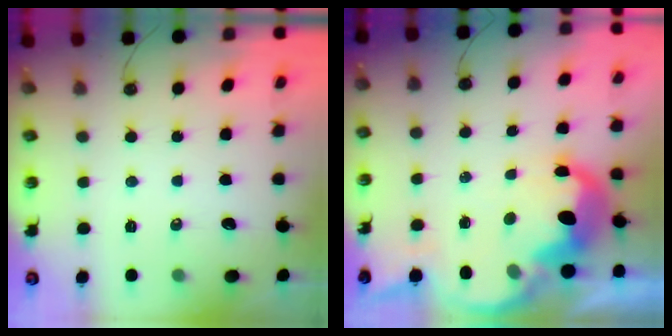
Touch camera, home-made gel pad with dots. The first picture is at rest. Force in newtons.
{"total": 12.3, "press": 12.2, "slide": 1.1}